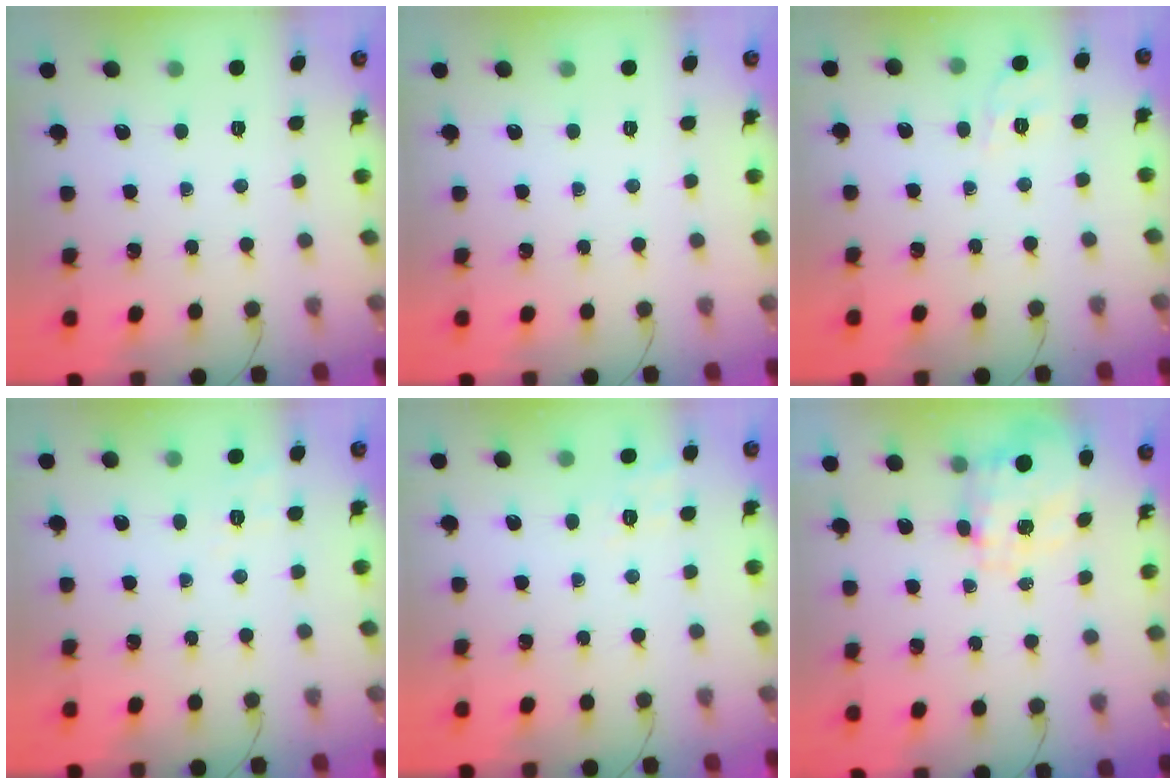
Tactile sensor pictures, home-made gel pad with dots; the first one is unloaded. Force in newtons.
{"total": 0.0}
{"total": 1.9, "press": 0.8, "slide": 1.6}
{"total": 3.1, "press": 2.4, "slide": 1.9}
{"total": 3.6, "press": 2.9, "slide": 2.1}
{"total": 3.4, "press": 3.2, "slide": 1.1}